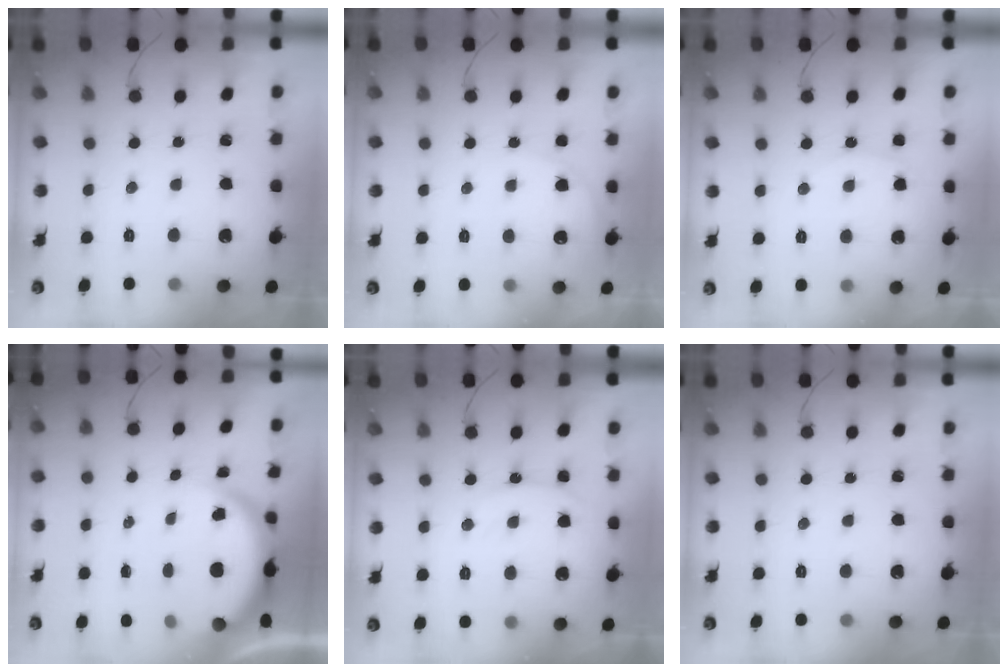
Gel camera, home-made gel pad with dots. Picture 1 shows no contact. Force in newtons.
{"total": 4.1, "press": 4.1, "slide": 0.6}
{"total": 6.0, "press": 6.0, "slide": 0.6}
{"total": 4.2, "press": 4.0, "slide": 1.3}
{"total": 9.8, "press": 9.7, "slide": 0.9}
{"total": 0.0}